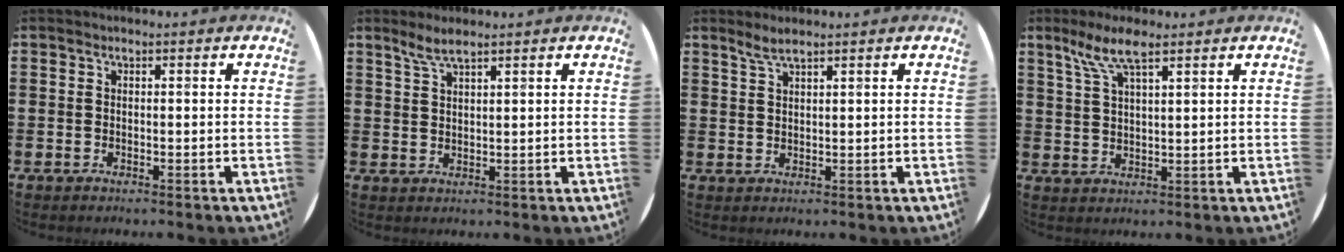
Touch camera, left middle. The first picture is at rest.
{"total": 3.0, "force": [2.5, 0.4, 1.7], "torque": [-0.035, 0.005, 0.045]}
{"total": 2.2, "force": [1.9, 0.2, 1.0], "torque": [-0.021, 0.002, 0.034]}
{"total": 6.1, "force": [4.2, 1.3, 4.2], "torque": [-0.092, 0.003, 0.073]}